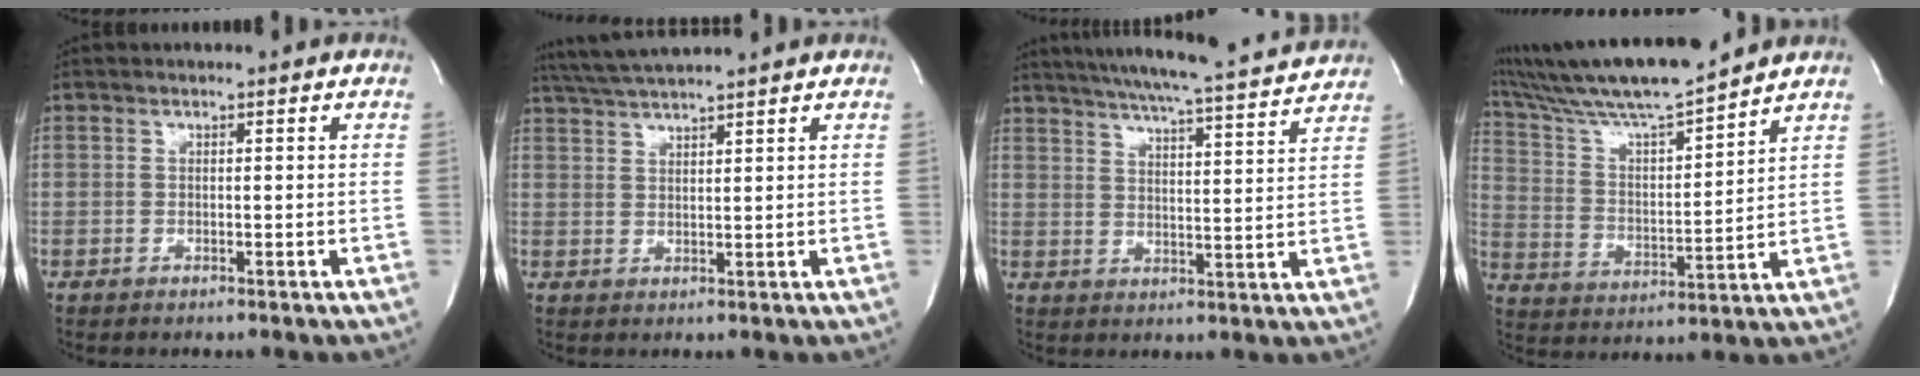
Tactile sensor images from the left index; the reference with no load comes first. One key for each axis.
{"total": 6.9, "fx": 6.3, "fy": -0.9, "fz": 2.8, "tx": -0.059, "ty": 0.023, "tz": 0.111}
{"total": 19.9, "fx": 18.4, "fy": 0.6, "fz": 7.6, "tx": -0.128, "ty": -0.010, "tz": 0.246}
{"total": 16.0, "fx": 14.0, "fy": 0.3, "fz": 7.8, "tx": -0.152, "ty": 0.002, "tz": 0.248}